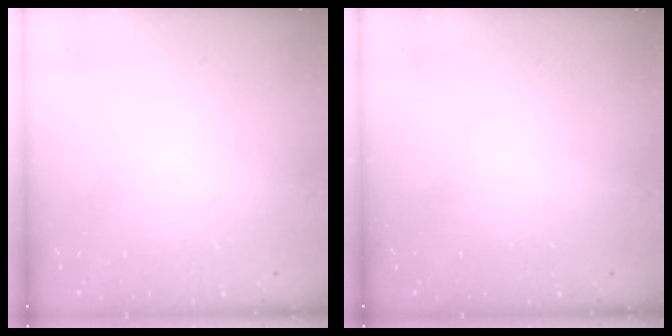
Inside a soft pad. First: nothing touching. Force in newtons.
{"total": 0.0}